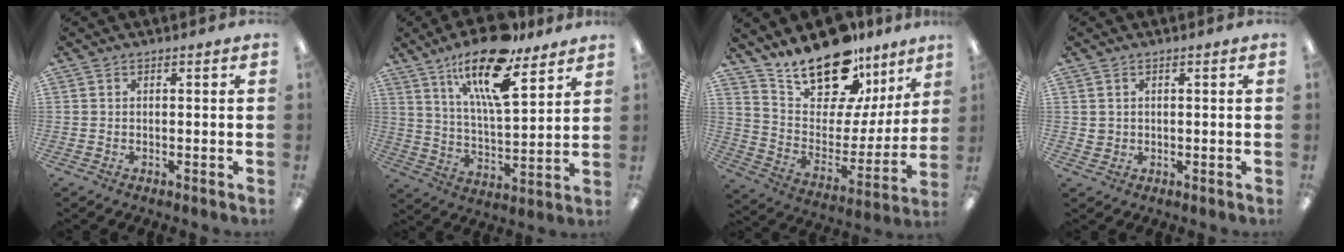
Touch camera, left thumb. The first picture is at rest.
{"total": 19.0, "force": [12.6, 6.3, 12.7], "torque": [-0.213, -0.064, 0.208]}
{"total": 19.1, "force": [16.2, 7.5, 6.5], "torque": [-0.125, -0.128, 0.291]}
{"total": 1.8, "force": [0.7, 1.7, 0.2], "torque": [-0.006, 0.004, 0.013]}